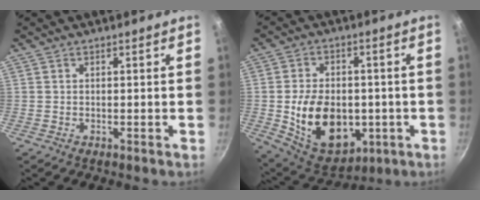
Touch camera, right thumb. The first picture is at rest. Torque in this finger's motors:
{"motor_torque": [-0.26, 1.02, 0.20, 0.02, 0.36]}